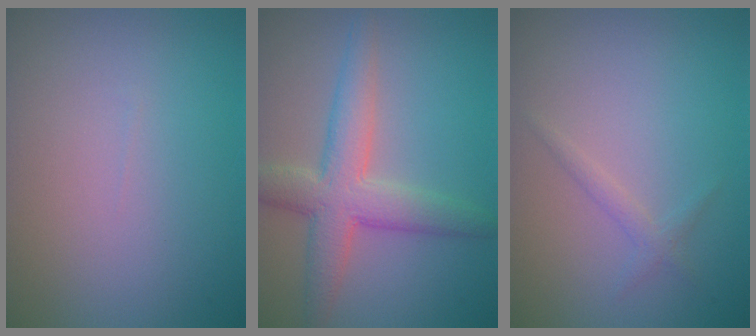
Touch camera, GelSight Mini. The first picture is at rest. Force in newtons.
{"total": 5.3, "press": 5.3, "slide": 0.3}
{"total": 1.1, "press": 1.1, "slide": 0.0}